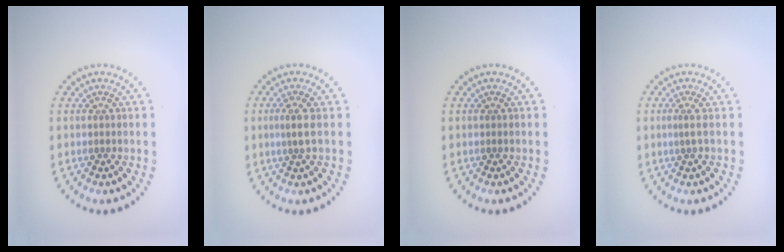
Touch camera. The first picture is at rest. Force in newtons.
{"total": 1.7, "press": 1.2, "slide": 1.1}
{"total": 0.0}
{"total": 0.7, "press": 0.2, "slide": 0.6}